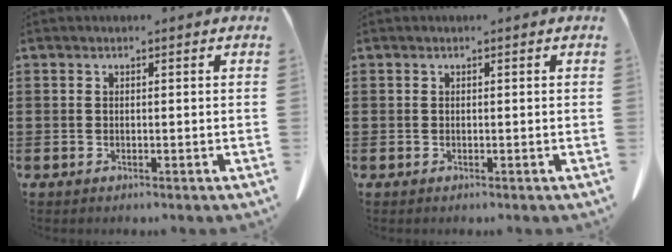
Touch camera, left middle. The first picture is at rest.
{"total": 0.0}